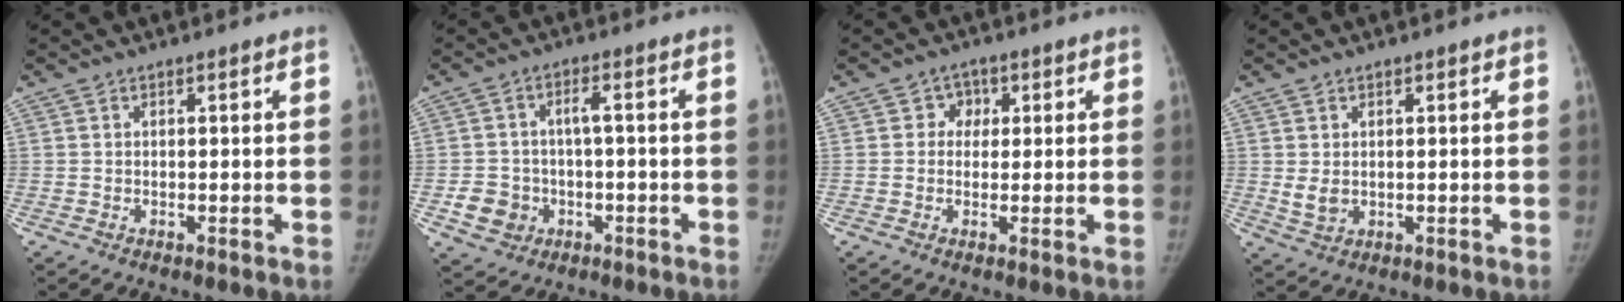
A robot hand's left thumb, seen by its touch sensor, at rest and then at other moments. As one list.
[{"total": 6.5, "force": [-2.3, 5.3, 3.1], "torque": [-0.039, 0.025, -0.032]}, {"total": 3.3, "force": [0.7, 3.0, 1.0], "torque": [0.014, 0.006, 0.000]}, {"total": 3.0, "force": [0.1, 2.3, 1.9], "torque": [-0.027, -0.007, 0.010]}]